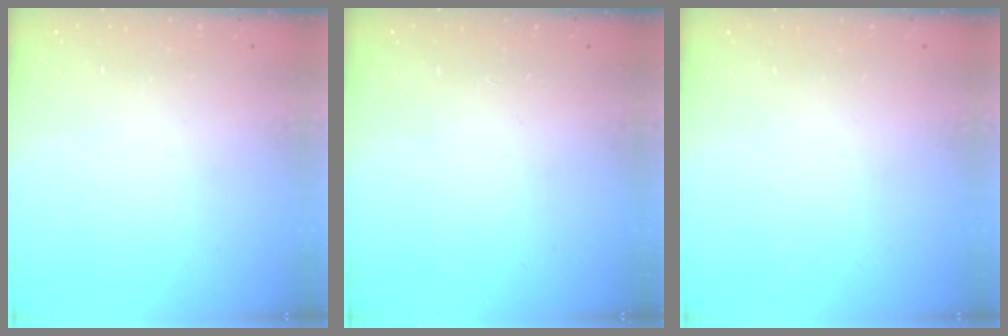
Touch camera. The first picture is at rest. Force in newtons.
{"total": 1.7, "press": 1.7, "slide": 0.2}
{"total": 0.0}